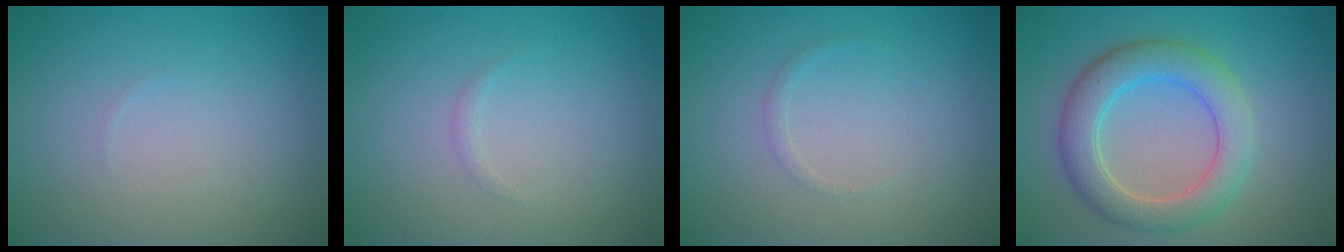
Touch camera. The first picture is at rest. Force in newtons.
{"total": 0.5, "press": 0.5, "slide": 0.0}
{"total": 0.6, "press": 0.6, "slide": 0.1}
{"total": 5.3, "press": 5.2, "slide": 0.4}